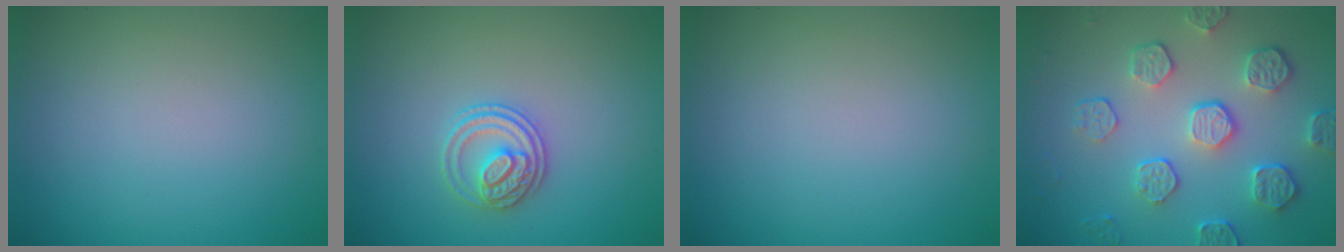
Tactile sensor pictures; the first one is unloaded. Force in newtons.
{"total": 2.7, "press": 2.6, "slide": 0.7}
{"total": 0.0}
{"total": 5.3, "press": 4.2, "slide": 3.2}